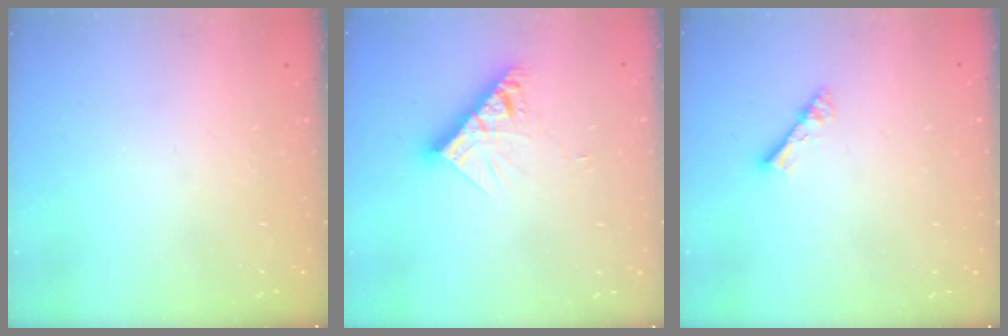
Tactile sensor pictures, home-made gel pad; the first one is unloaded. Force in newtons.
{"total": 10.1, "press": 10.1, "slide": 0.8}
{"total": 2.8, "press": 2.8, "slide": 0.2}